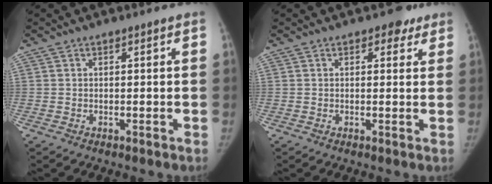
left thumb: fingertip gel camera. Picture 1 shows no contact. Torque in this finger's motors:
{"motor_torque": [0.74, 0.11, 0.52, -0.36, 0.02]}